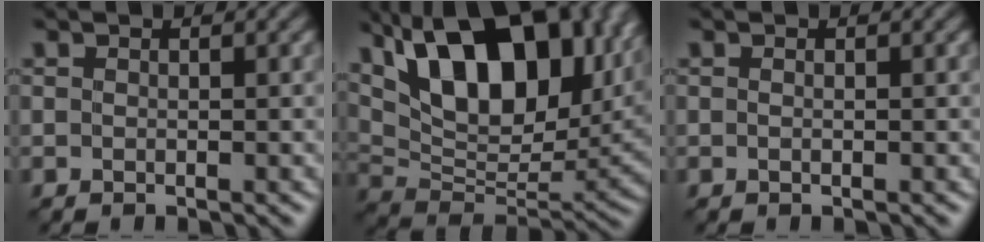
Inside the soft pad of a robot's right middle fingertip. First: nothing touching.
{"total": 16.3, "force": [8.5, 8.2, 11.3], "torque": [-0.195, 0.021, 0.144]}
{"total": 0.0}